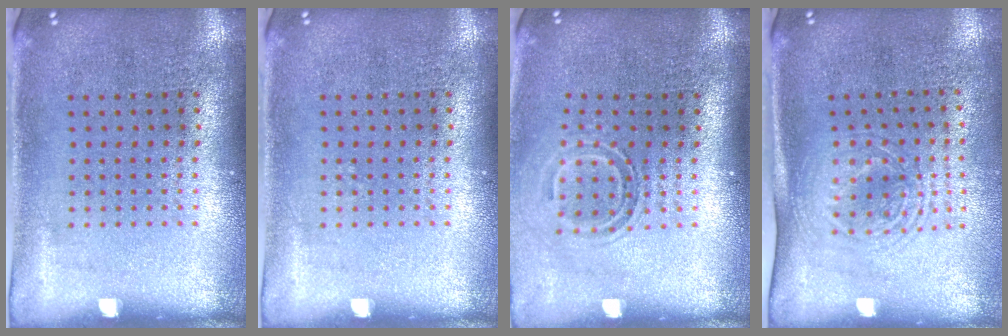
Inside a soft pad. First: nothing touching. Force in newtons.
{"total": 0.0}
{"total": 1.6, "press": 1.0, "slide": 1.2}
{"total": 1.7, "press": 1.4, "slide": 1.0}